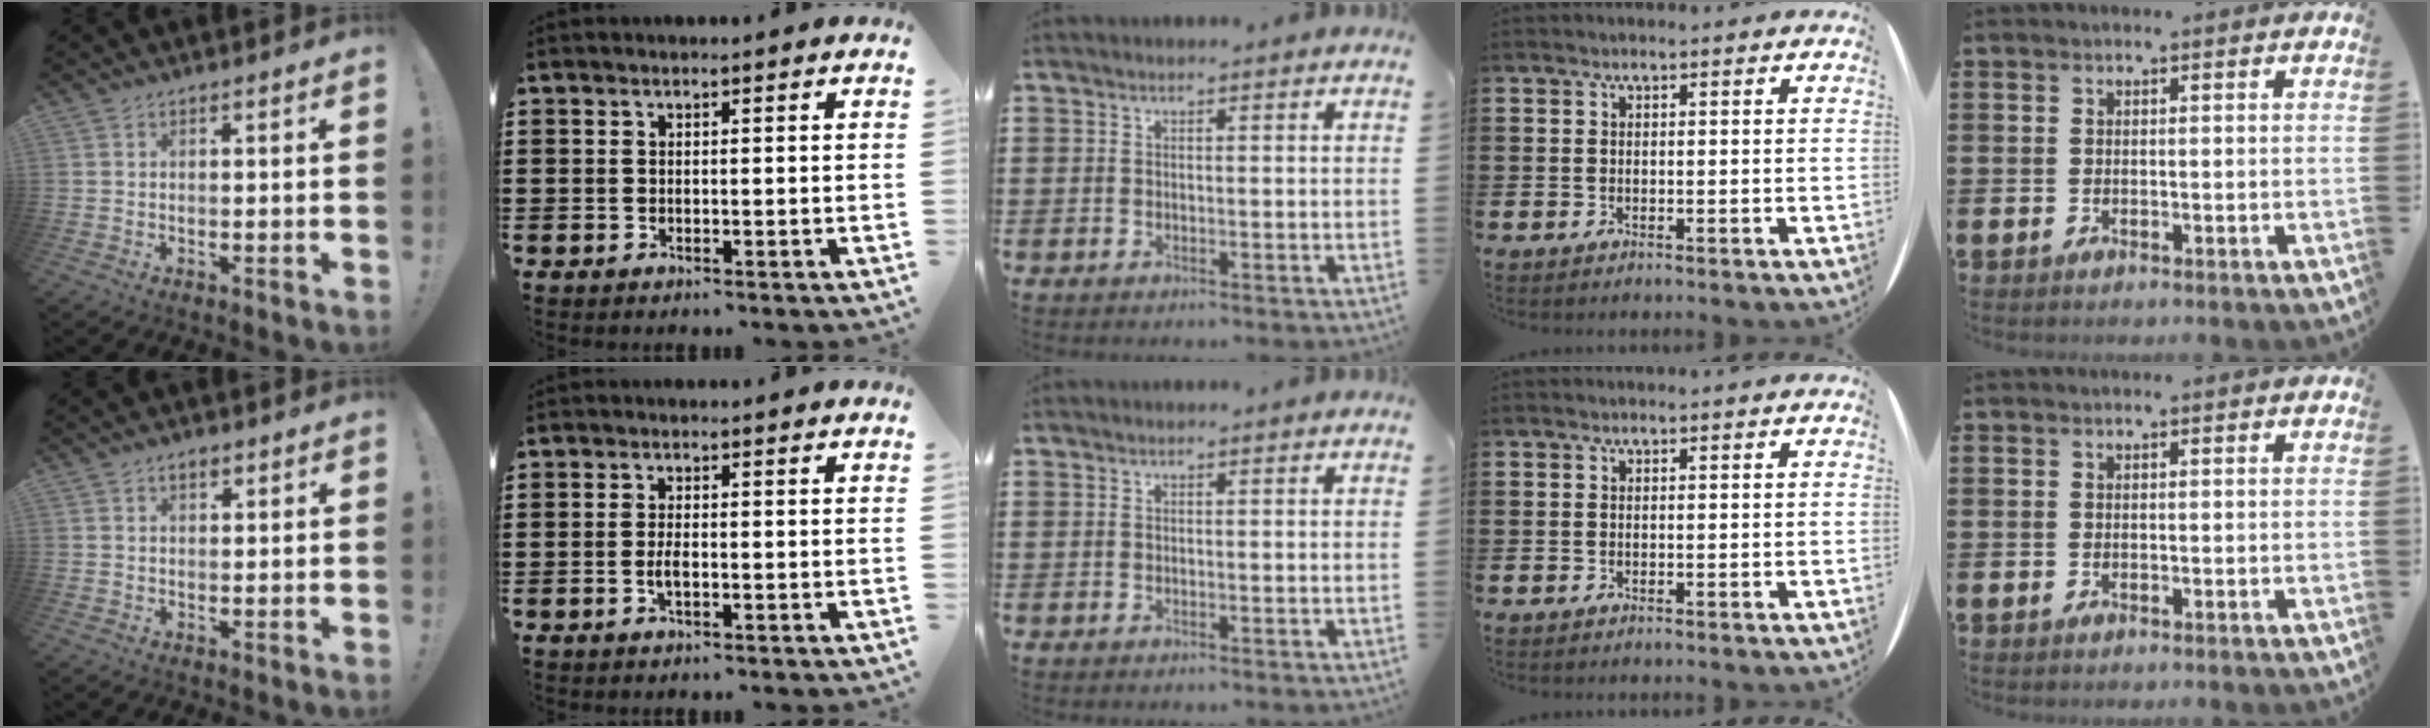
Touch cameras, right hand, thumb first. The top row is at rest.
{"thumb": {"total": 2.2, "force": [1.3, 1.1, 1.4], "torque": [-0.021, -0.001, 0.022]}, "index": {"total": 2.3, "force": [-0.5, 0.8, 2.1], "torque": [-0.039, 0.000, -0.010]}}